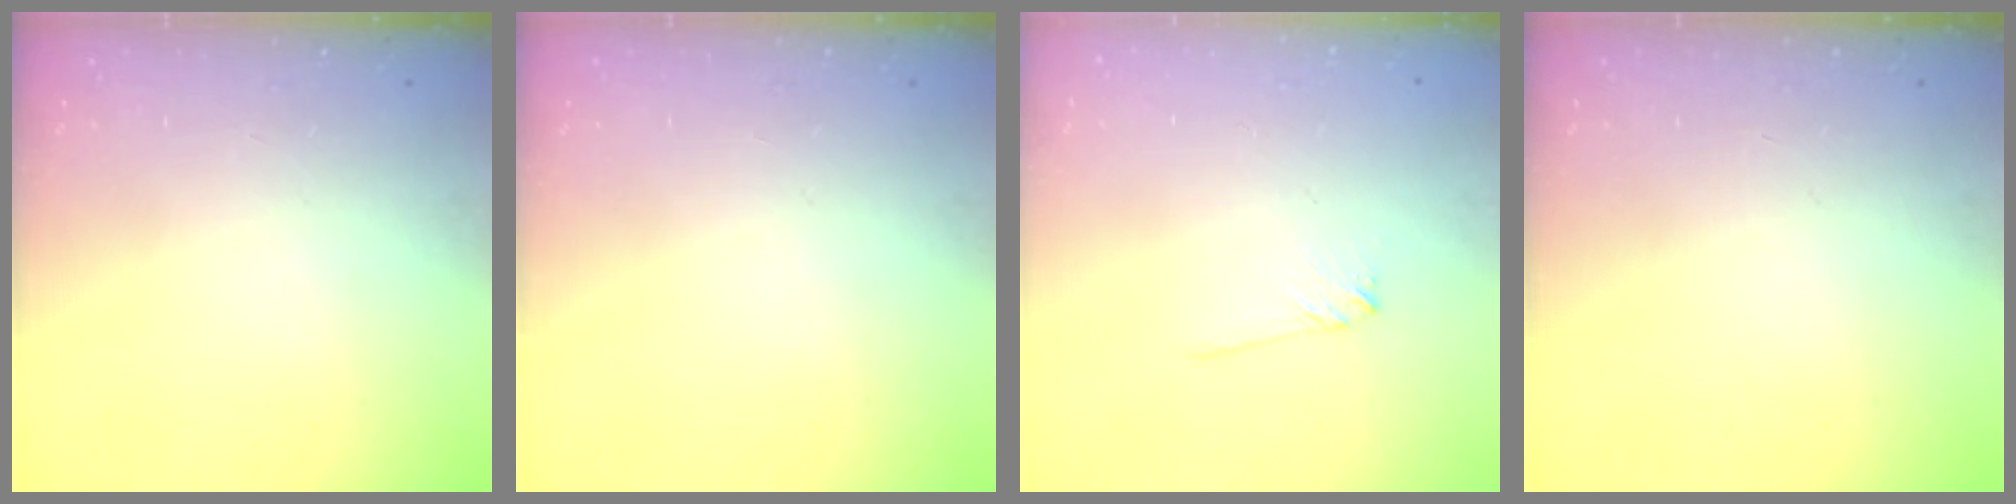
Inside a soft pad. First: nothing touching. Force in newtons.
{"total": 0.0}
{"total": 3.6, "press": 3.5, "slide": 0.5}
{"total": 0.0}